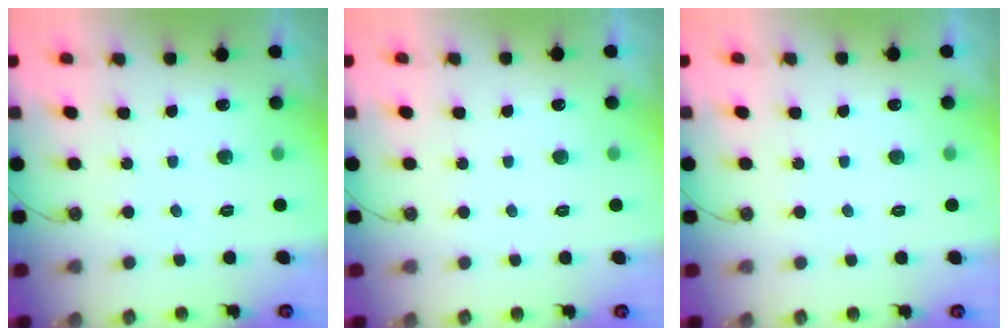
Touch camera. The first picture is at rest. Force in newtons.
{"total": 0.0}
{"total": 0.0}